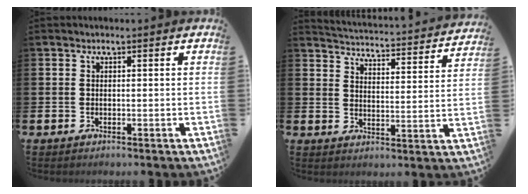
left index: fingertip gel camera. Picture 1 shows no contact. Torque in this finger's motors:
{"motor_torque": [0.48, -0.59, -0.01, 0.00]}